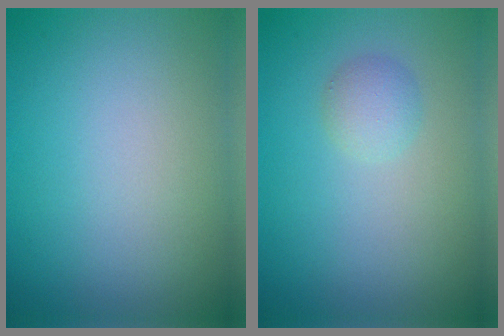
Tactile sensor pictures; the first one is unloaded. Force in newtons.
{"total": 1.7, "press": 1.7, "slide": 0.1}